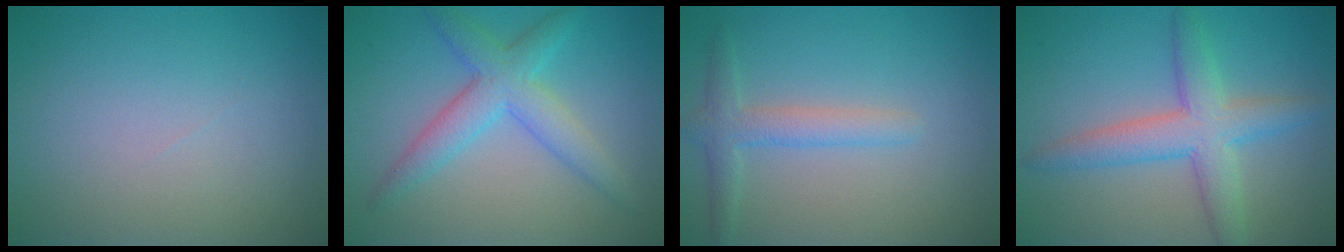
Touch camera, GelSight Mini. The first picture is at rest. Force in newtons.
{"total": 4.6, "press": 4.6, "slide": 0.1}
{"total": 2.5, "press": 2.5, "slide": 0.1}
{"total": 5.1, "press": 5.1, "slide": 0.2}